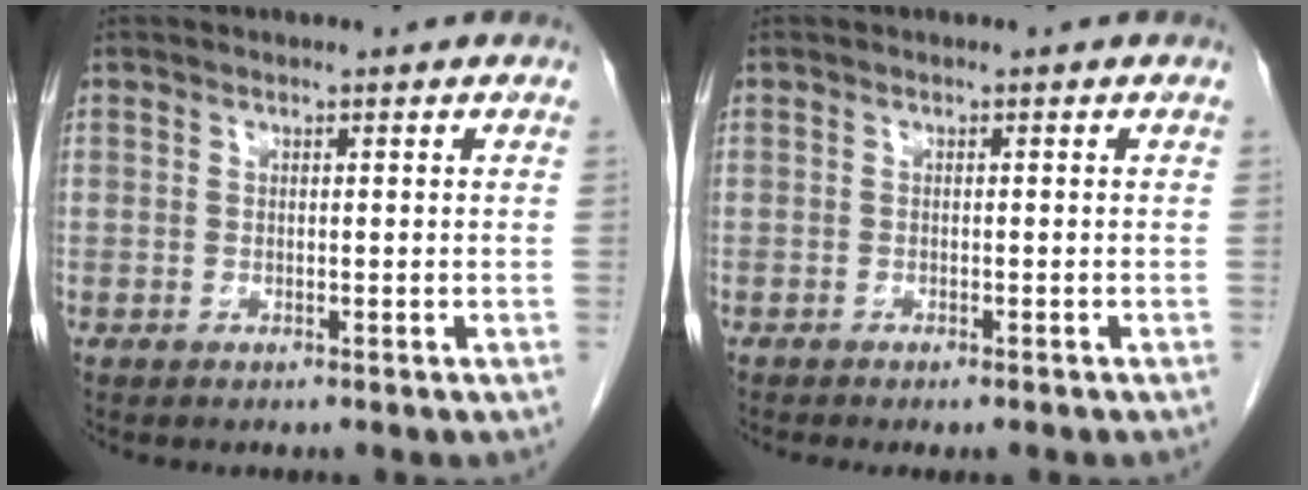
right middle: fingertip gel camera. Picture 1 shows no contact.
{"total": 3.5, "force": [-3.1, 0.4, 1.7], "torque": [-0.018, -0.006, -0.040]}